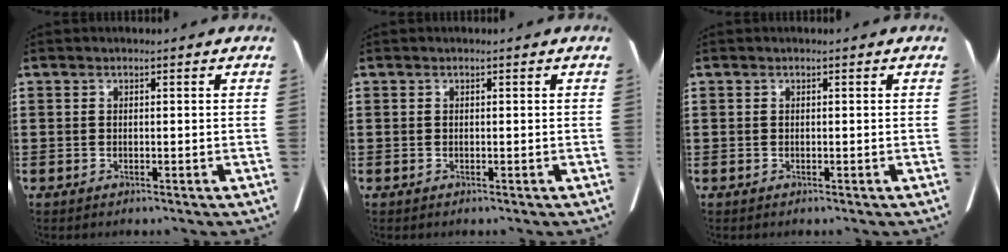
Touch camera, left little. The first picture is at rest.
{"total": 0.0}
{"total": 0.0}